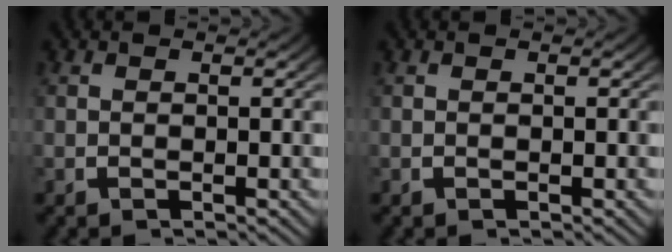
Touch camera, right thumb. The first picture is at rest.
{"total": 0.0}